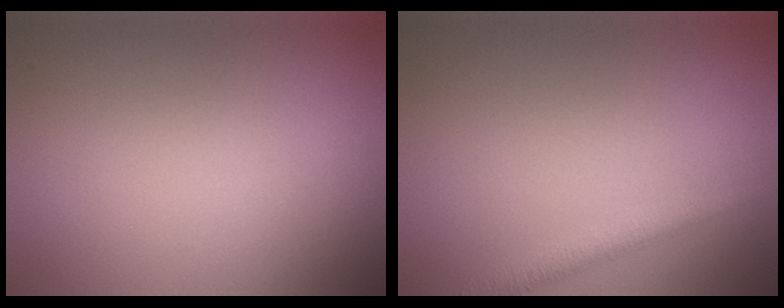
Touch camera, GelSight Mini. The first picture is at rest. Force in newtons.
{"total": 2.3, "press": 2.3, "slide": 0.1}